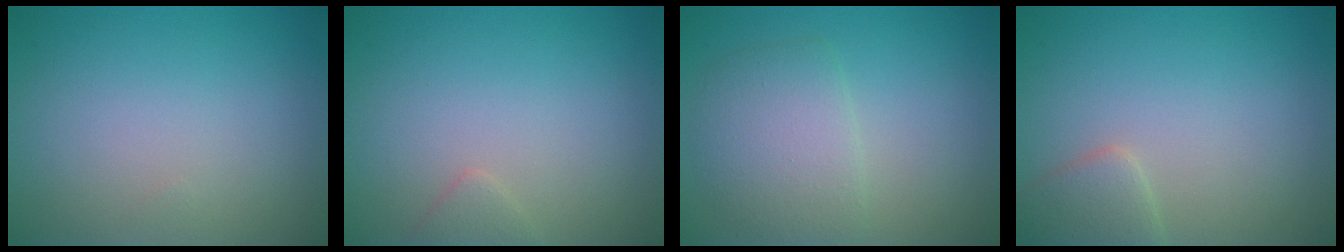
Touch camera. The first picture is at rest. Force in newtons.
{"total": 0.9, "press": 0.9, "slide": 0.1}
{"total": 3.9, "press": 3.9, "slide": 0.1}
{"total": 2.3, "press": 2.3, "slide": 0.2}